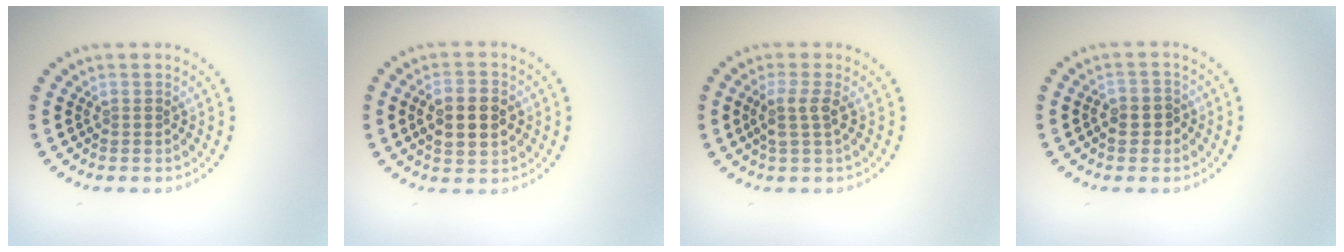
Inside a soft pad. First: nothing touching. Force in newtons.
{"total": 4.8, "press": 4.8, "slide": 0.4}
{"total": 2.1, "press": 1.7, "slide": 1.2}
{"total": 2.3, "press": 2.2, "slide": 0.7}